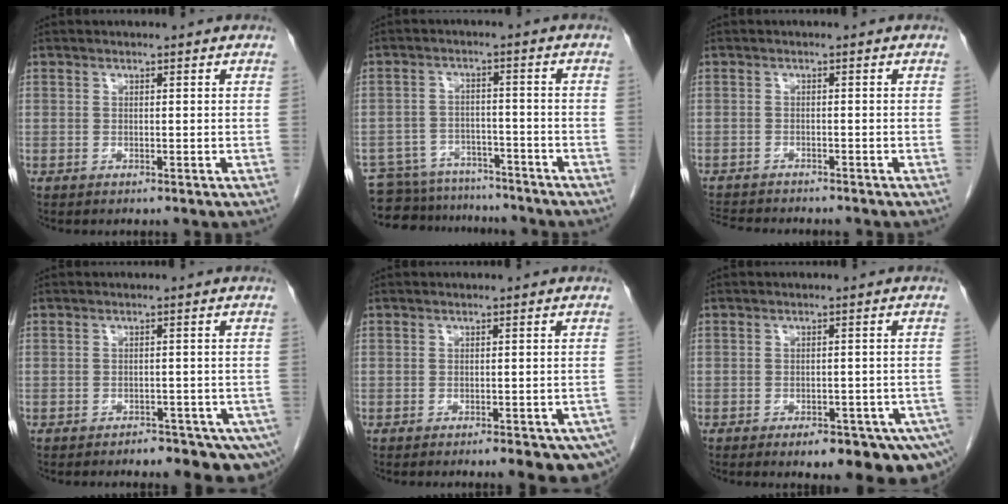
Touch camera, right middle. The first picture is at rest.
{"total": 12.7, "force": [-11.9, 4.1, 1.9], "torque": [-0.040, 0.015, -0.167]}
{"total": 7.3, "force": [-6.7, 1.4, 2.4], "torque": [-0.039, -0.006, -0.100]}
{"total": 9.6, "force": [-6.9, 3.9, 5.4], "torque": [-0.059, -0.002, -0.083]}
{"total": 9.2, "force": [-6.4, 2.4, 6.2], "torque": [-0.056, 0.000, -0.077]}
{"total": 12.9, "force": [-8.5, 4.6, 8.7], "torque": [-0.069, 0.005, -0.101]}